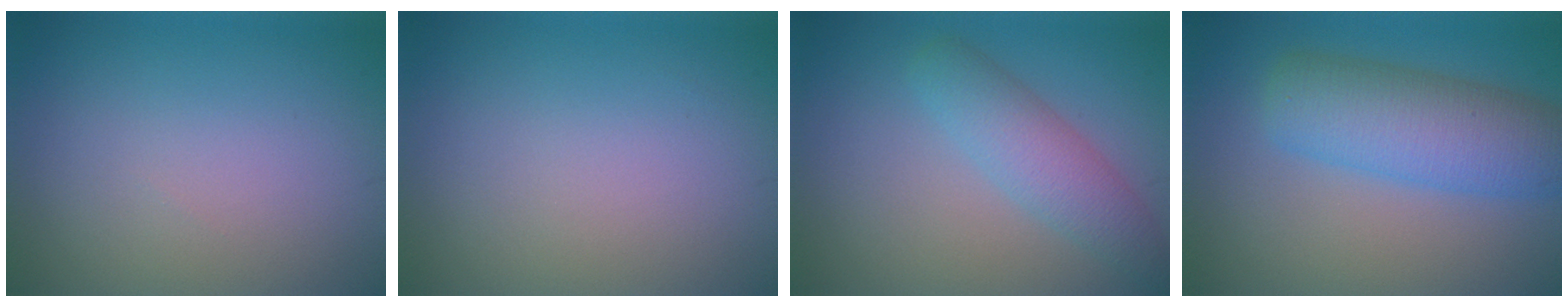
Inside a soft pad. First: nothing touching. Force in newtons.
{"total": 0.0}
{"total": 3.7, "press": 3.7, "slide": 0.2}
{"total": 7.2, "press": 7.2, "slide": 0.4}